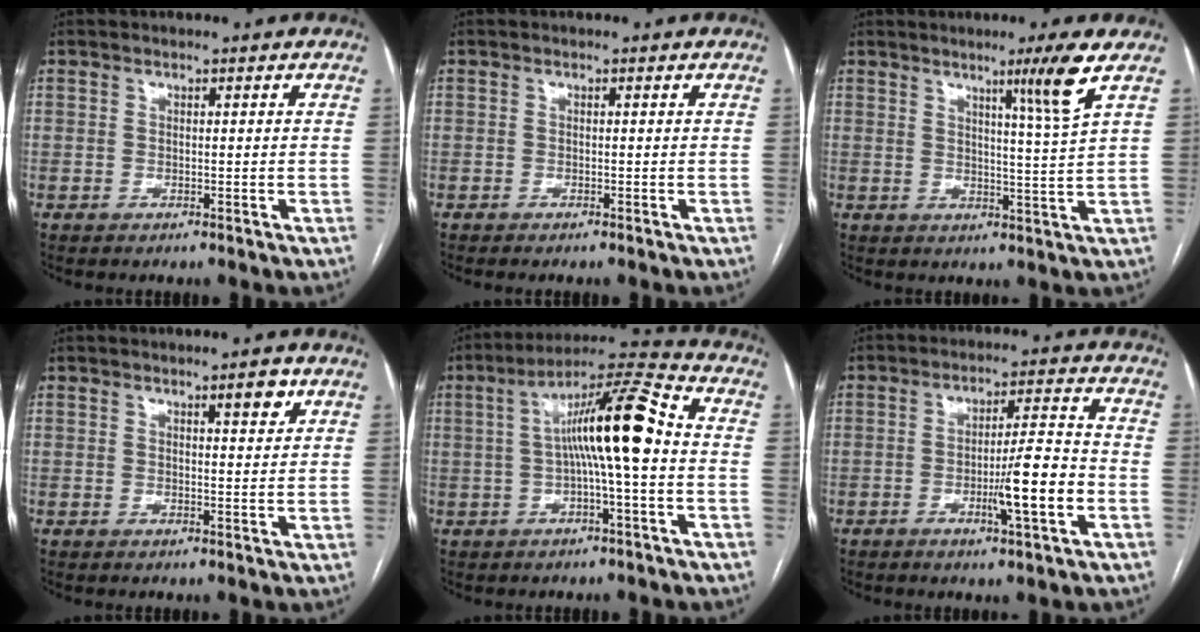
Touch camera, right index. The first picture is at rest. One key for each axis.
{"total": 0.9, "fx": -0.7, "fy": 0.0, "fz": 0.5, "tx": -0.007, "ty": -0.001, "tz": -0.011}
{"total": 6.0, "fx": 3.3, "fy": -2.2, "fz": 4.5, "tx": -0.073, "ty": -0.018, "tz": 0.059}
{"total": 3.0, "fx": 1.8, "fy": 0.5, "fz": 2.3, "tx": -0.034, "ty": -0.003, "tz": 0.025}
{"total": 12.9, "fx": 0.1, "fy": 0.8, "fz": 12.9, "tx": -0.216, "ty": 0.030, "tz": -0.004}
{"total": 8.9, "fx": -2.6, "fy": 0.4, "fz": 8.5, "tx": -0.138, "ty": 0.000, "tz": -0.040}